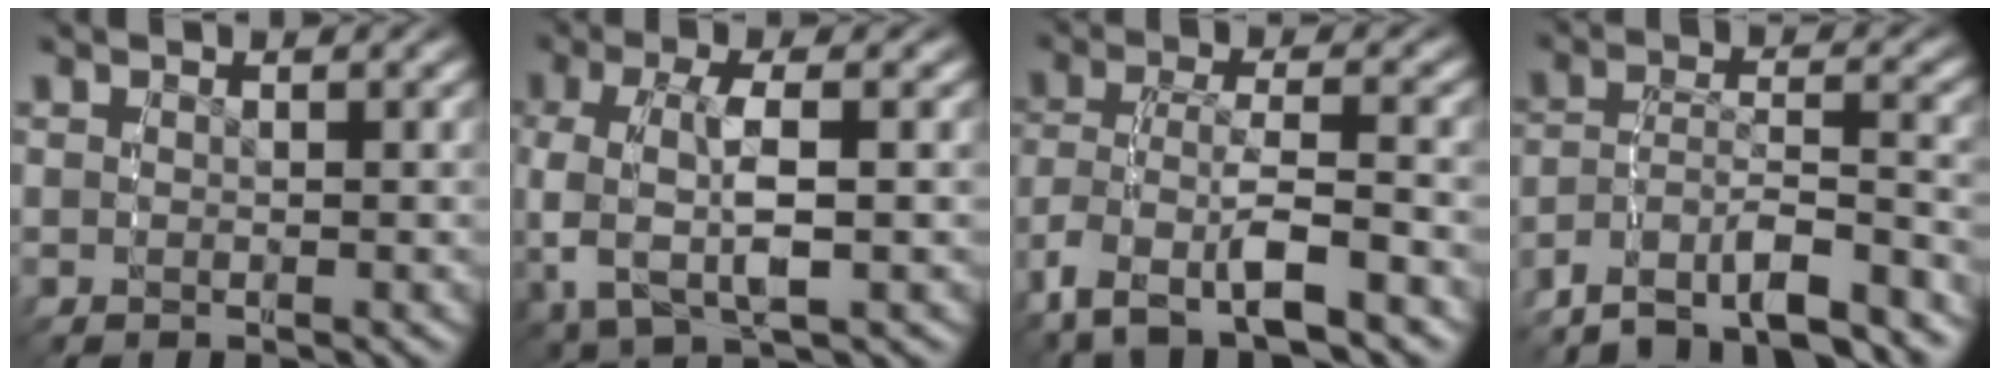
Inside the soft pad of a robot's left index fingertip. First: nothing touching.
{"total": 6.8, "force": [0.0, 4.0, 5.5], "torque": [-0.129, -0.006, 0.003]}
{"total": 5.1, "force": [-2.3, 2.8, 3.6], "torque": [-0.088, -0.018, -0.028]}
{"total": 9.1, "force": [-7.5, 4.0, 3.3], "torque": [-0.060, -0.021, -0.117]}